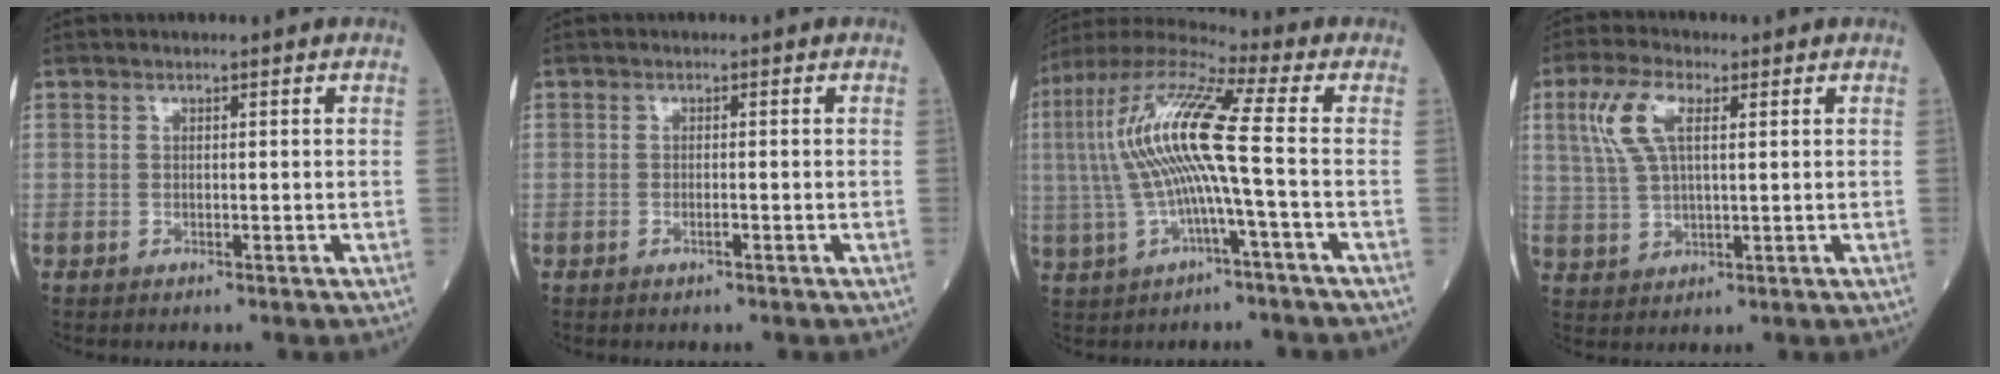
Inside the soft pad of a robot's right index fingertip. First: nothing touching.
{"total": 1.0, "force": [-0.4, -0.1, 0.9], "torque": [-0.021, -0.002, -0.006]}
{"total": 13.5, "force": [-0.3, 0.2, 13.5], "torque": [-0.280, 0.025, -0.015]}
{"total": 7.4, "force": [2.7, 2.6, 6.4], "torque": [-0.153, 0.016, 0.057]}